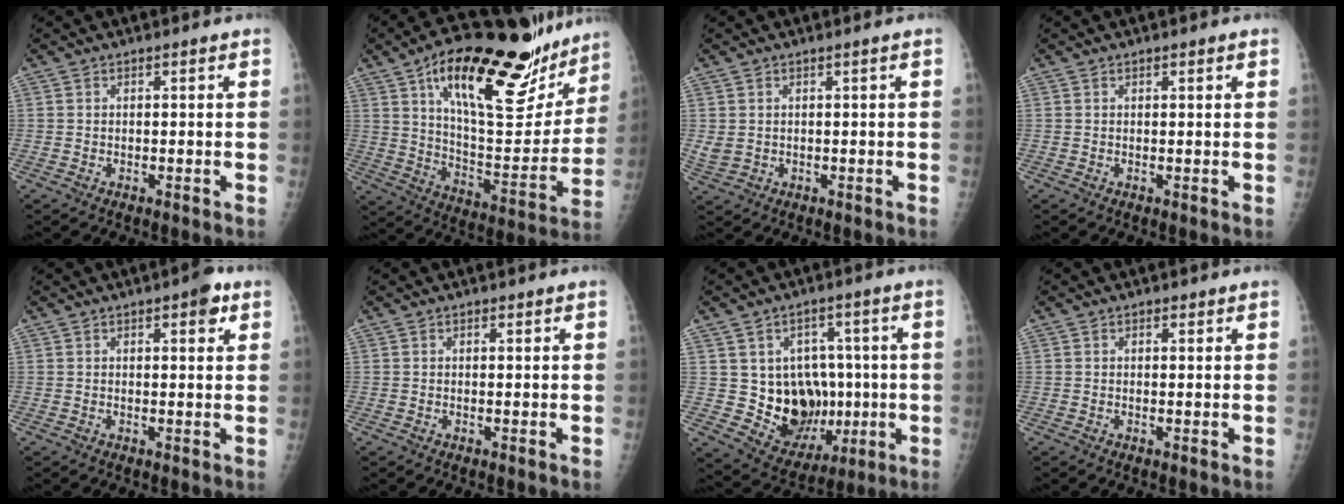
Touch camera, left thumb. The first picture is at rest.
{"total": 30.5, "force": [18.4, 11.5, 21.5], "torque": [-0.285, -0.050, 0.290]}
{"total": 2.2, "force": [0.5, 1.1, 1.8], "torque": [-0.048, 0.000, 0.019]}
{"total": 1.0, "force": [0.5, 0.2, 0.8], "torque": [-0.012, 0.000, 0.008]}
{"total": 3.6, "force": [1.8, 1.2, 2.9], "torque": [-0.032, -0.004, 0.019]}
{"total": 0.7, "force": [0.4, 0.2, 0.5], "torque": [-0.010, -0.001, 0.007]}
{"total": 13.7, "force": [-0.6, 11.2, 7.9], "torque": [-0.058, 0.001, 0.016]}
{"total": 1.0, "force": [0.6, 0.4, 0.7], "torque": [-0.009, -0.001, 0.008]}